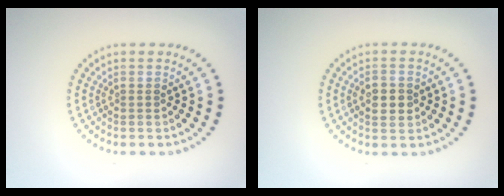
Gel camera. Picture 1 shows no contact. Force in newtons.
{"total": 2.8, "press": 2.8, "slide": 0.0}